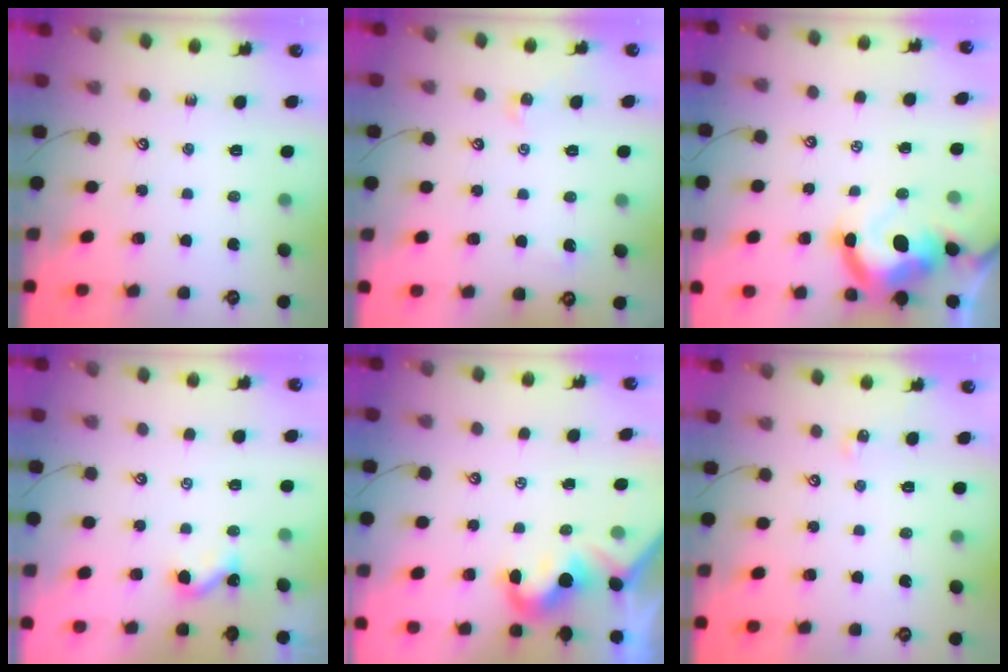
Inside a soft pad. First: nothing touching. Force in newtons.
{"total": 0.6, "press": 0.4, "slide": 0.4}
{"total": 9.4, "press": 9.3, "slide": 1.4}
{"total": 2.5, "press": 2.5, "slide": 0.3}
{"total": 1.8, "press": 1.6, "slide": 0.8}
{"total": 3.3, "press": 3.3, "slide": 0.5}